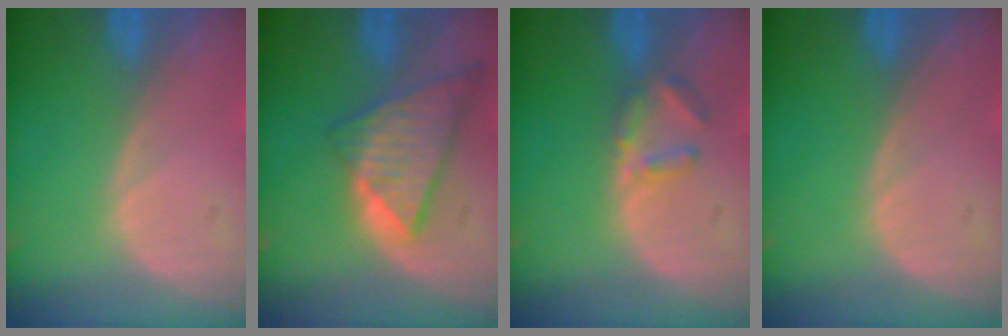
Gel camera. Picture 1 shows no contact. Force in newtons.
{"total": 8.9, "press": 7.7, "slide": 4.4}
{"total": 3.0, "press": 3.0, "slide": 0.4}
{"total": 0.0}